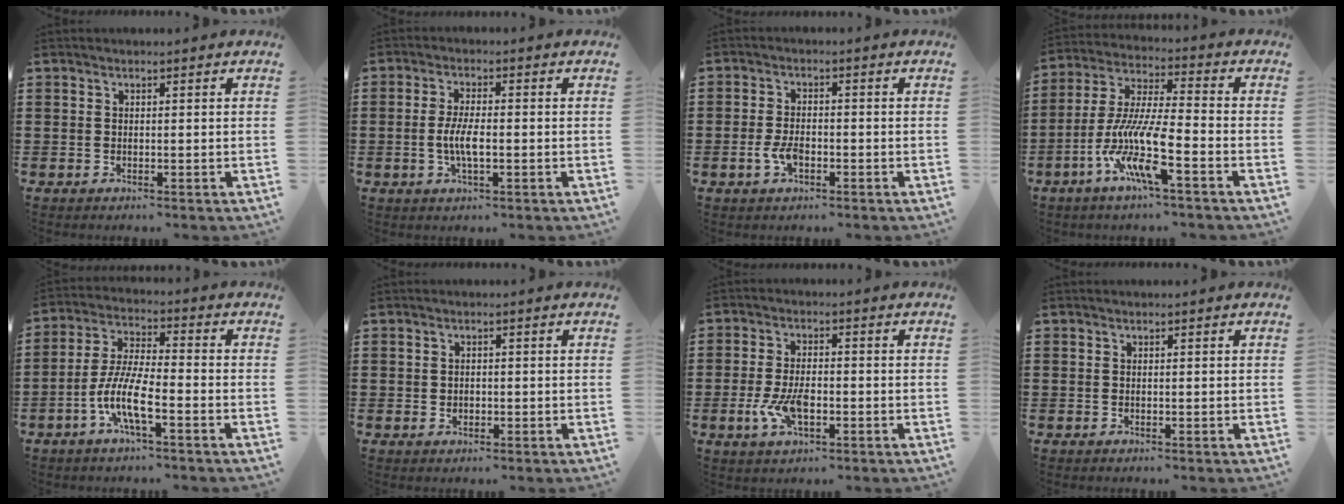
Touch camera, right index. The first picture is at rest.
{"total": 4.4, "force": [-0.8, 1.2, 4.2], "torque": [-0.094, -0.004, -0.022]}
{"total": 3.5, "force": [-1.3, 1.8, 2.8], "torque": [-0.064, -0.001, -0.026]}
{"total": 11.1, "force": [-5.8, 1.5, 9.3], "torque": [-0.212, -0.011, -0.120]}
{"total": 8.1, "force": [-3.6, 1.7, 7.0], "torque": [-0.171, -0.017, -0.077]}
{"total": 0.8, "force": [0.0, 0.7, 0.4], "torque": [-0.011, 0.003, 0.000]}
{"total": 6.0, "force": [-1.6, 2.8, 5.0], "torque": [-0.112, -0.001, -0.032]}
{"total": 0.0}